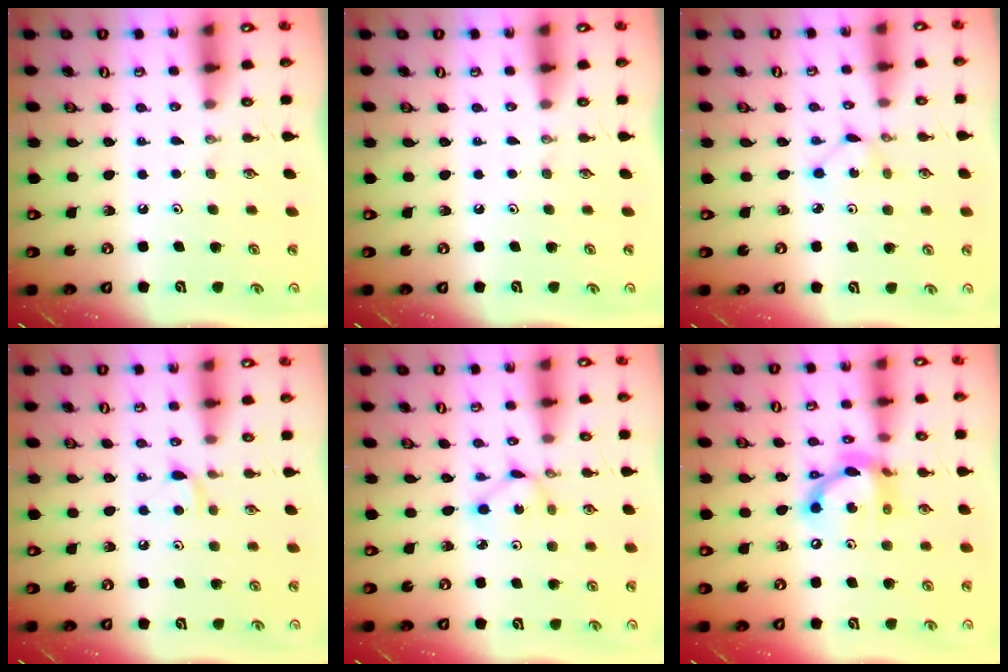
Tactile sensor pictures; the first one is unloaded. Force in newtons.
{"total": 0.0}
{"total": 2.2, "press": 2.2, "slide": 0.3}
{"total": 5.6, "press": 5.6, "slide": 0.7}
{"total": 2.6, "press": 2.6, "slide": 0.1}
{"total": 13.2, "press": 13.2, "slide": 0.4}